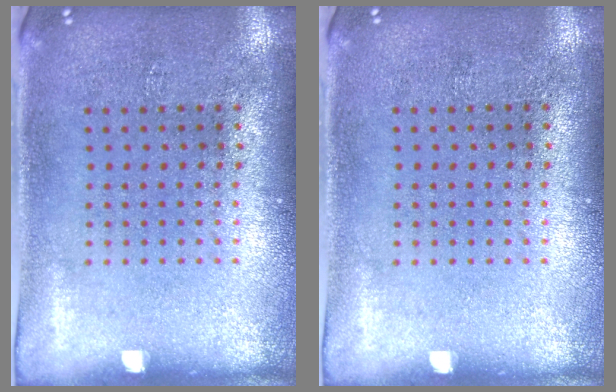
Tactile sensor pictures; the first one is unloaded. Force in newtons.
{"total": 0.0}